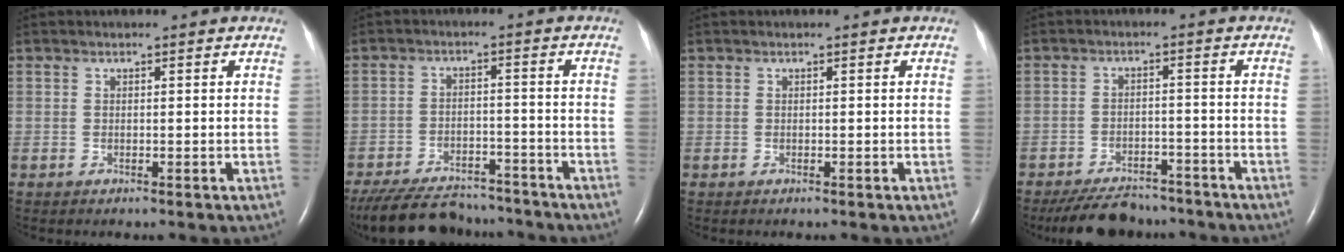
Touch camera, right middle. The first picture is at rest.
{"total": 15.3, "force": [-13.5, 4.8, 5.4], "torque": [-0.123, -0.012, -0.199]}
{"total": 0.0}
{"total": 9.5, "force": [-8.5, 3.4, 2.8], "torque": [-0.044, -0.004, -0.126]}